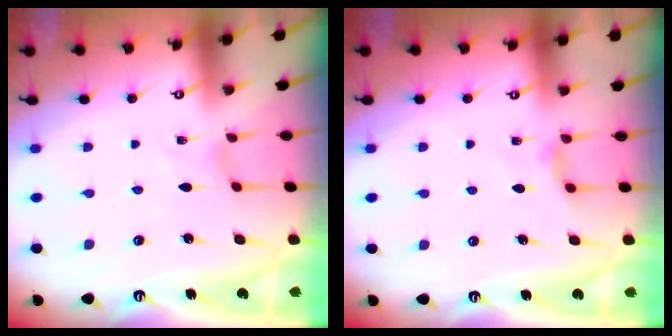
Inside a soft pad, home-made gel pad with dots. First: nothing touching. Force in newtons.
{"total": 2.6, "press": 2.5, "slide": 0.5}